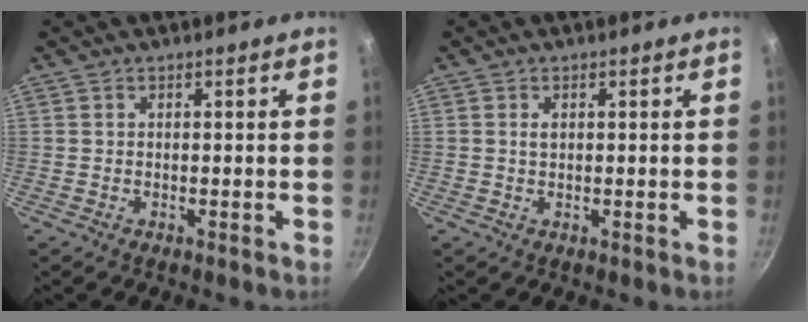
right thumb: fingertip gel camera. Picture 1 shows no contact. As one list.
[{"total": 1.3, "force": [0.3, 0.8, 1.0], "torque": [-0.016, 0.001, 0.005]}]